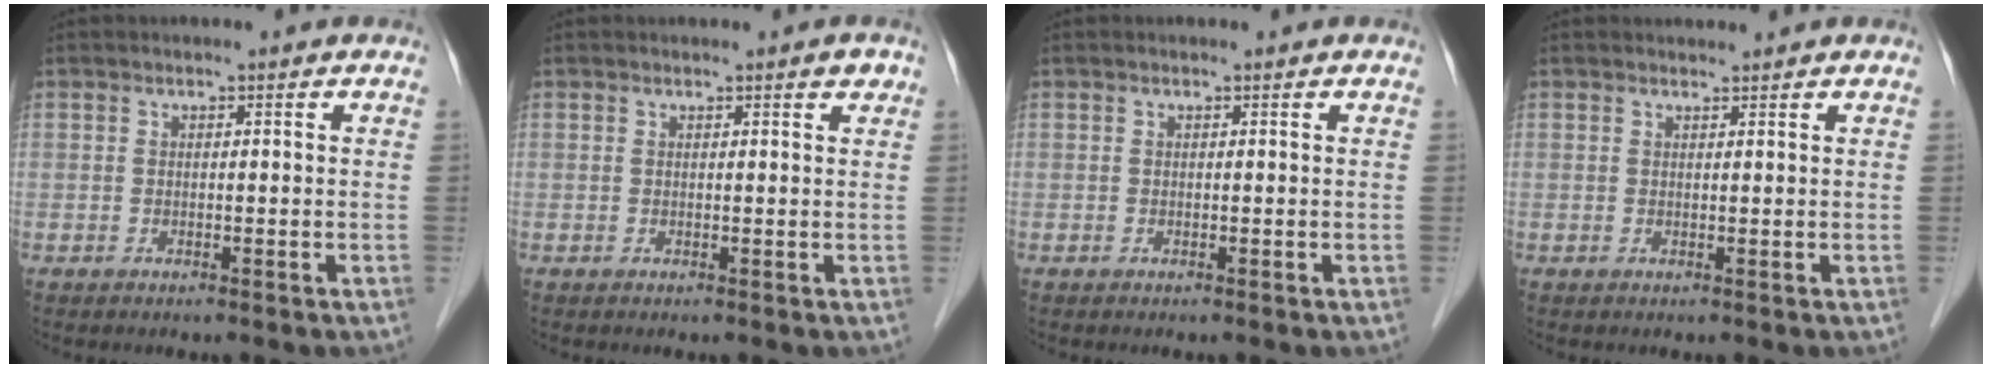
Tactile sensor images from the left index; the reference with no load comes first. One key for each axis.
{"total": 1.1, "fx": 0.8, "fy": 0.3, "fz": 0.7, "tx": -0.008, "ty": -0.003, "tz": 0.009}
{"total": 0.0}
{"total": 0.8, "fx": 0.8, "fy": 0.0, "fz": -0.1, "tx": -0.008, "ty": 0.001, "tz": 0.015}